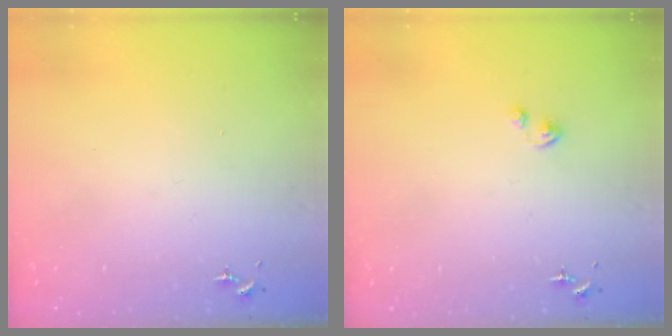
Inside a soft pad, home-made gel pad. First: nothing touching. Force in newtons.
{"total": 0.9, "press": 0.9, "slide": 0.1}